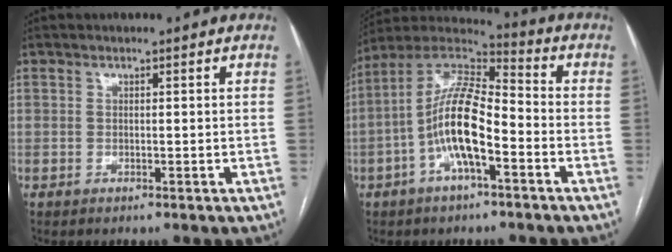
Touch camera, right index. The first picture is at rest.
{"total": 13.1, "force": [-3.8, 3.6, 12.1], "torque": [-0.242, 0.019, -0.070]}